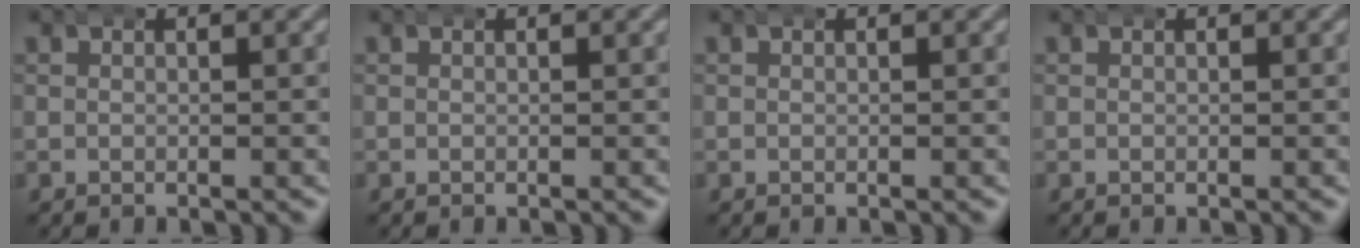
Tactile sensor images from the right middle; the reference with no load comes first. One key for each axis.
{"total": 0.0}
{"total": 0.0}
{"total": 0.0}